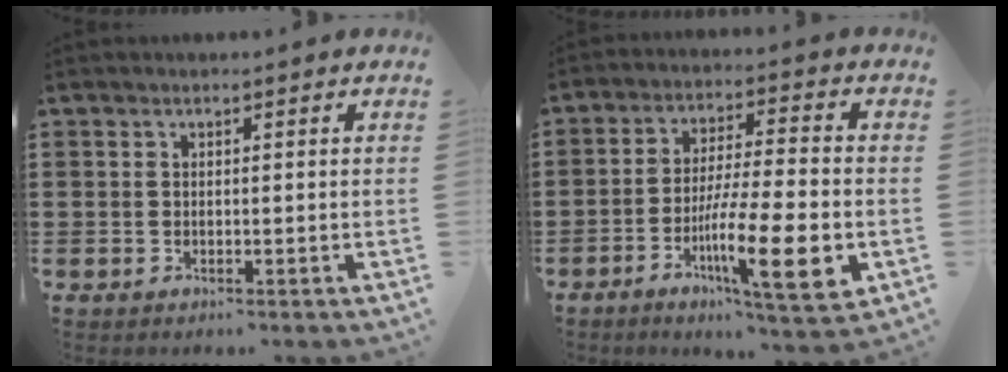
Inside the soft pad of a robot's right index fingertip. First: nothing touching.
{"total": 14.6, "force": [-5.1, 2.2, 13.5], "torque": [-0.250, -0.009, -0.087]}